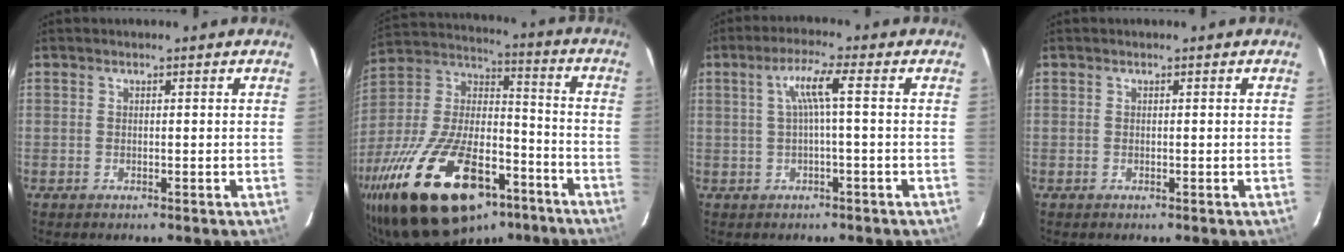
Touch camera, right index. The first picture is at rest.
{"total": 31.9, "force": [-19.2, 14.4, 21.0], "torque": [-0.409, -0.013, -0.304]}
{"total": 4.4, "force": [0.1, -0.5, 4.4], "torque": [-0.087, 0.002, 0.005]}
{"total": 0.0}